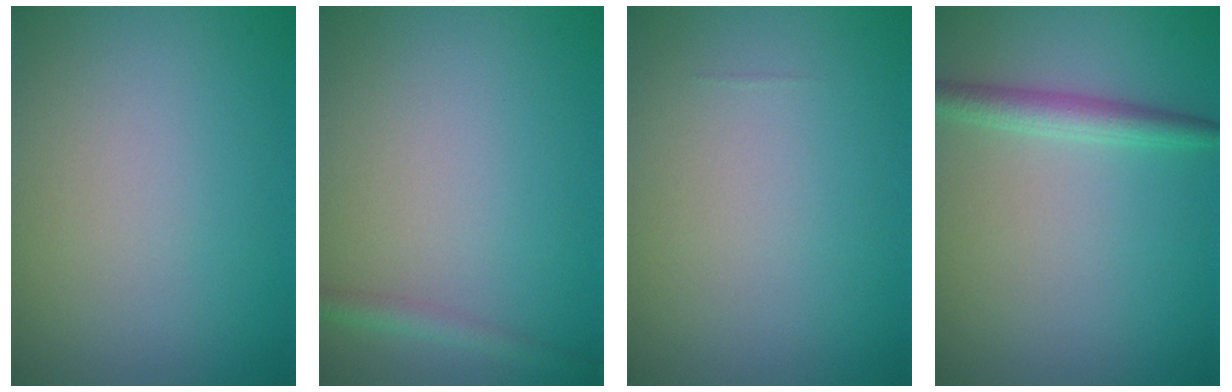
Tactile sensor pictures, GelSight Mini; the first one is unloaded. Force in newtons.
{"total": 1.3, "press": 1.3, "slide": 0.1}
{"total": 0.0}
{"total": 2.3, "press": 2.3, "slide": 0.1}